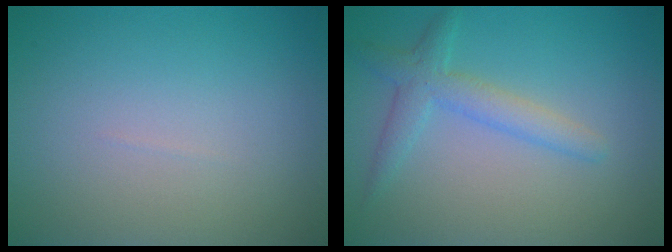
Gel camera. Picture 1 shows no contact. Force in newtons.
{"total": 2.7, "press": 2.7, "slide": 0.1}